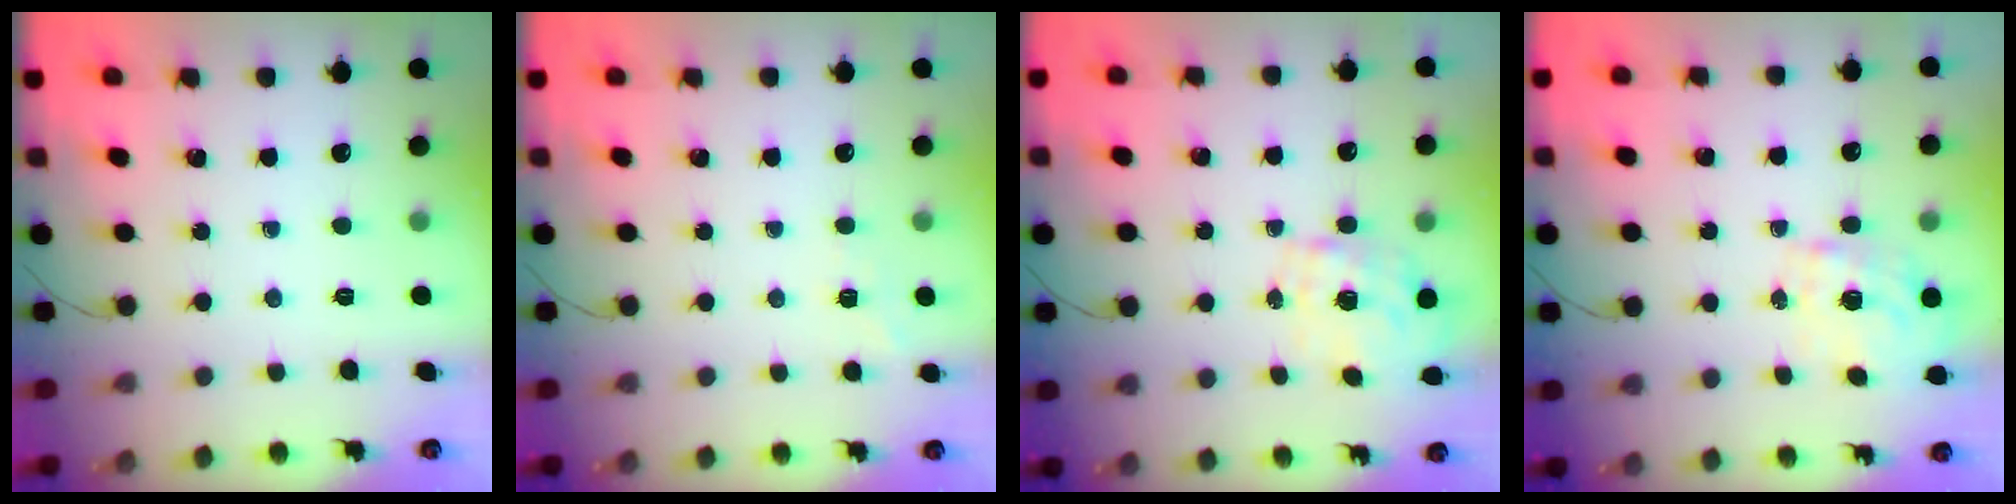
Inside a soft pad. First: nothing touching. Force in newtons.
{"total": 5.7, "press": 5.4, "slide": 1.6}
{"total": 1.6, "press": 1.4, "slide": 0.8}
{"total": 0.9, "press": 0.7, "slide": 0.6}